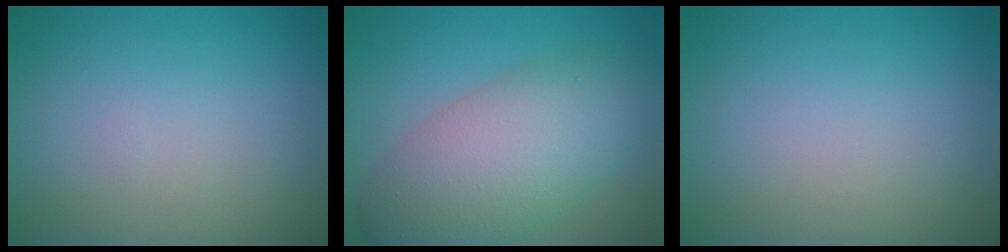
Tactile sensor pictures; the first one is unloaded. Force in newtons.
{"total": 8.5, "press": 8.5, "slide": 0.2}
{"total": 0.0}